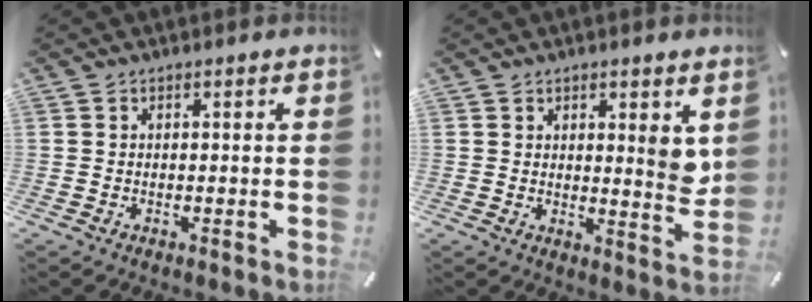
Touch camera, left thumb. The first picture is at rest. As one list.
[{"total": 5.2, "force": [2.9, 1.7, 4.0], "torque": [-0.044, -0.029, 0.043]}]